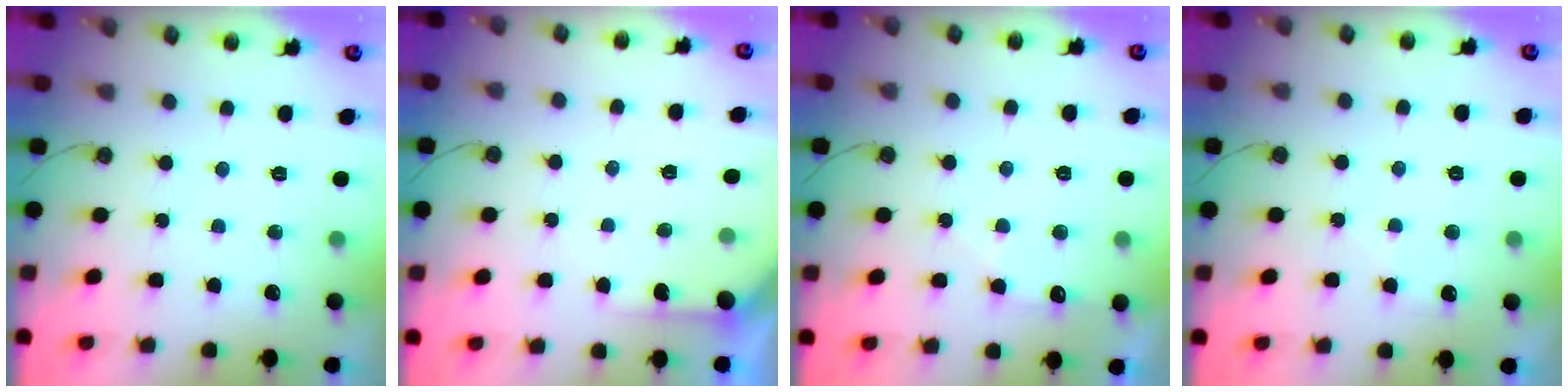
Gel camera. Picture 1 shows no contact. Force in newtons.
{"total": 4.8, "press": 4.8, "slide": 0.4}
{"total": 5.5, "press": 5.5, "slide": 0.6}
{"total": 3.3, "press": 3.2, "slide": 0.4}